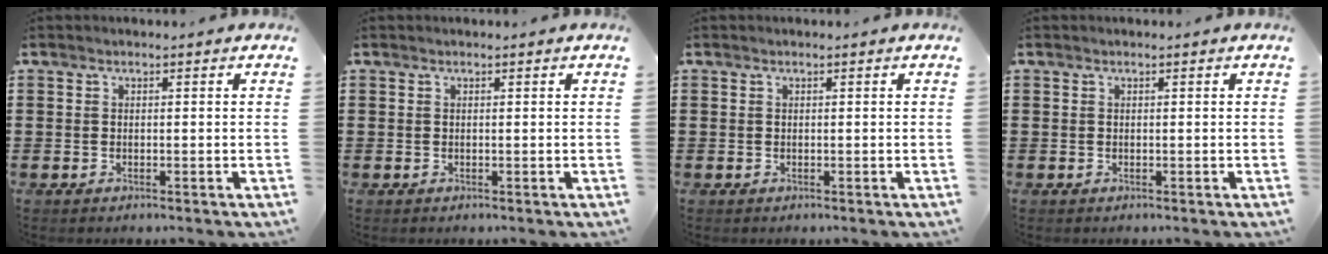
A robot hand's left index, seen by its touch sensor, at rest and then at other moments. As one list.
[{"total": 0.0}, {"total": 0.0}, {"total": 0.0}]